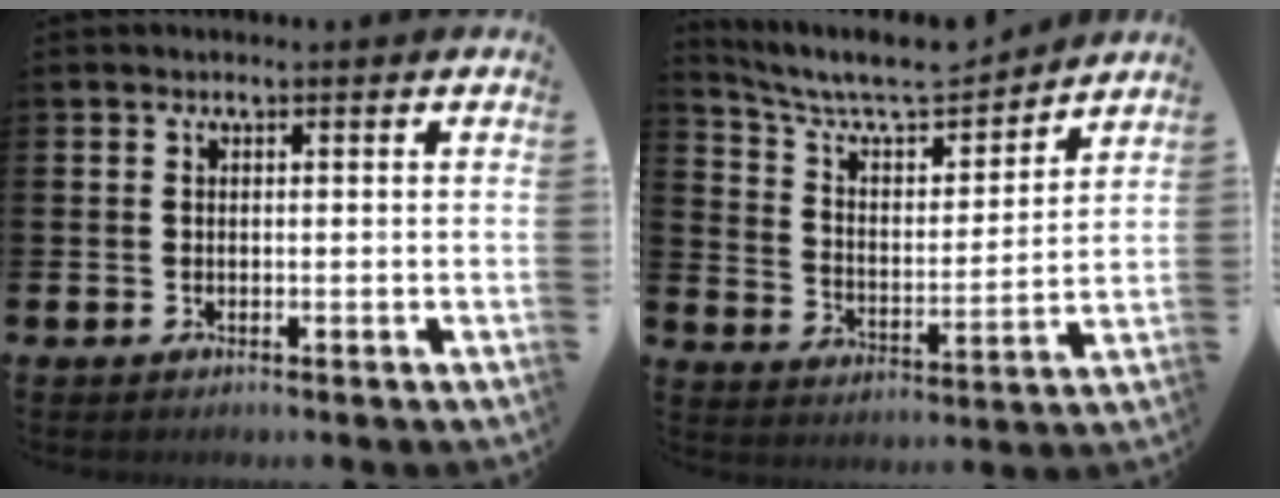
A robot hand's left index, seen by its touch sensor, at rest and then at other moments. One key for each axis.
{"total": 8.9, "fx": 8.1, "fy": 2.1, "fz": 3.2, "tx": -0.096, "ty": -0.057, "tz": 0.138}